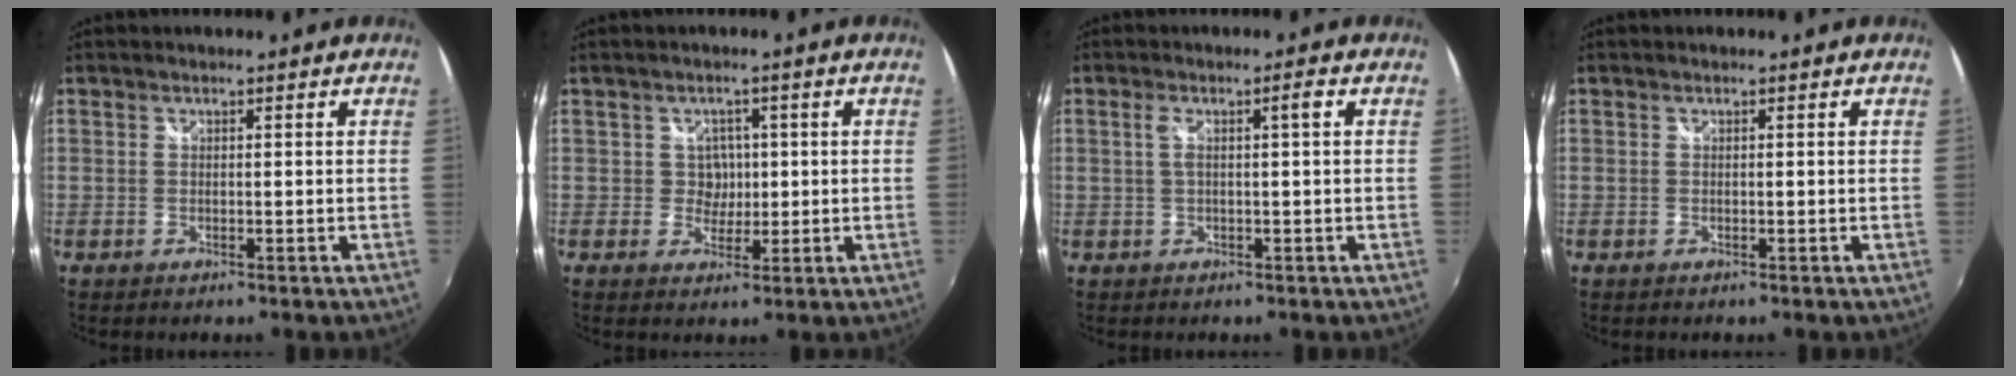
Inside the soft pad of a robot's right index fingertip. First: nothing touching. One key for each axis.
{"total": 2.9, "fx": 0.0, "fy": 2.9, "fz": 0.3, "tx": -0.003, "ty": 0.011, "tz": 0.001}
{"total": 2.6, "fx": 0.1, "fy": -0.1, "fz": 2.6, "tx": -0.046, "ty": 0.006, "tz": 0.006}
{"total": 0.0}